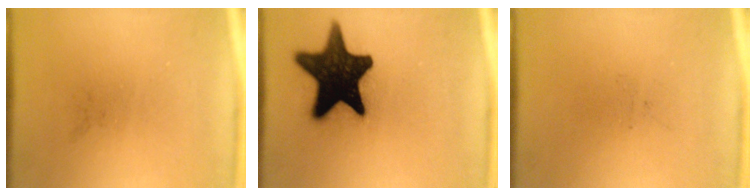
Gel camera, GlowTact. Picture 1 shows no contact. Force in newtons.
{"total": 18.4}
{"total": 0.0}